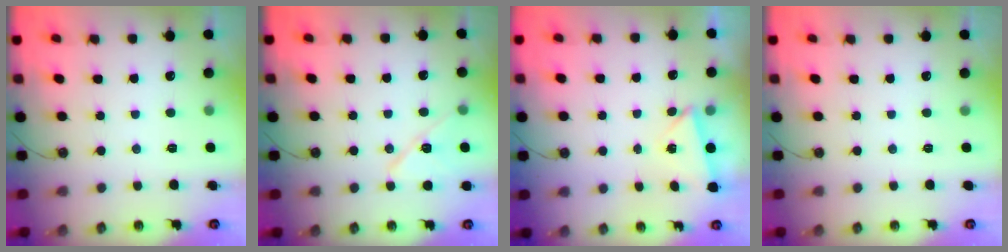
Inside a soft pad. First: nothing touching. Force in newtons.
{"total": 10.8, "press": 10.0, "slide": 4.0}
{"total": 2.0, "press": 1.9, "slide": 0.7}
{"total": 0.0}